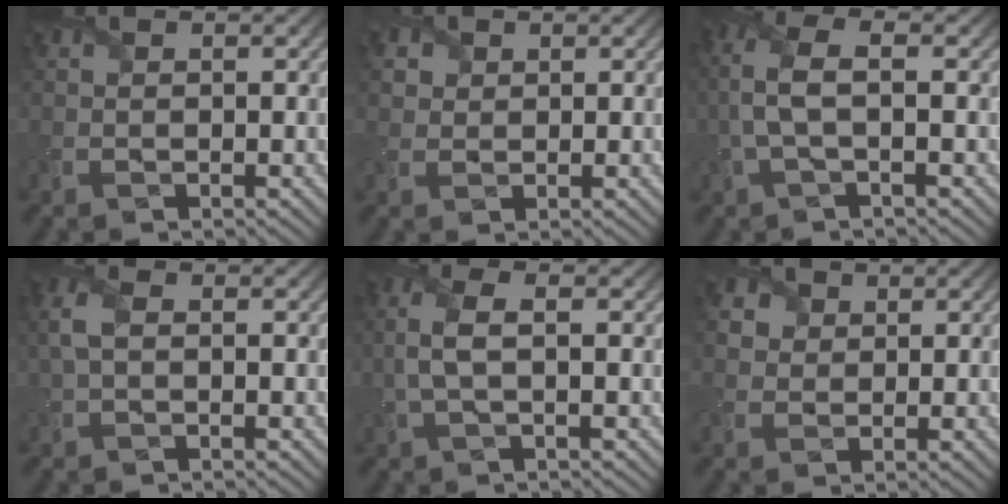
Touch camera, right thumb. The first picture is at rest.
{"total": 2.7, "force": [1.3, 2.2, 0.8], "torque": [-0.037, 0.000, 0.028]}
{"total": 5.1, "force": [-0.5, 1.8, 4.7], "torque": [-0.121, 0.015, -0.015]}
{"total": 3.7, "force": [0.5, 2.1, 3.0], "torque": [-0.081, 0.010, 0.005]}
{"total": 4.7, "force": [-0.1, 1.9, 4.3], "torque": [-0.113, 0.010, -0.005]}
{"total": 3.7, "force": [1.6, 3.1, 1.4], "torque": [-0.061, 0.008, 0.025]}